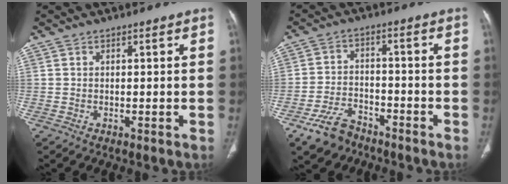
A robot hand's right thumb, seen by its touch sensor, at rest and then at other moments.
{"total": 7.8, "force": [-5.7, 4.4, 3.0], "torque": [-0.049, 0.030, -0.102]}